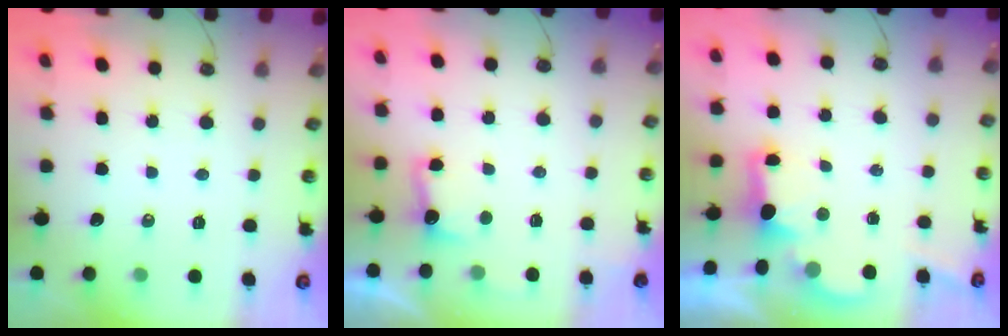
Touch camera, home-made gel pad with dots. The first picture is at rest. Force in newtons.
{"total": 3.3, "press": 3.1, "slide": 1.0}
{"total": 2.1, "press": 2.1, "slide": 0.5}